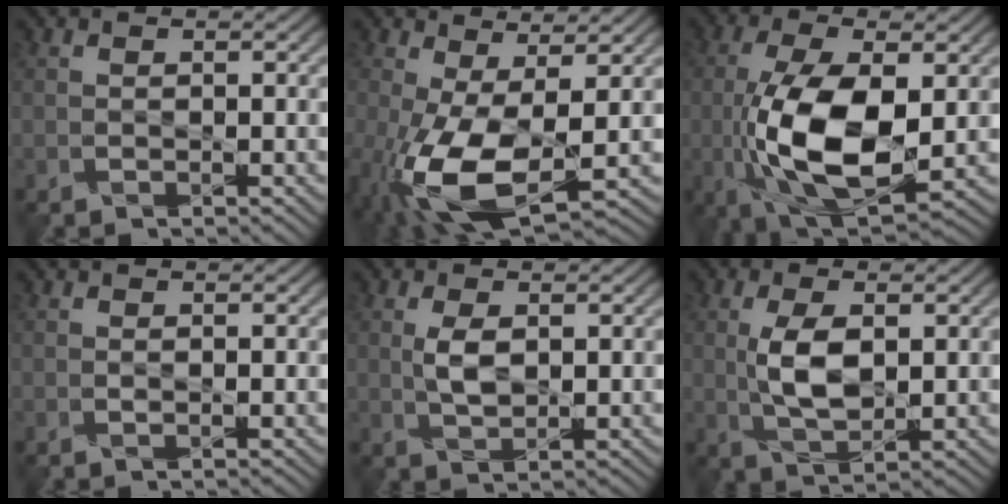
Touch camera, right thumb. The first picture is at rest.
{"total": 10.3, "force": [-2.5, 4.5, 8.9], "torque": [-0.212, -0.015, -0.045]}
{"total": 13.0, "force": [-1.8, 5.8, 11.5], "torque": [-0.249, -0.011, -0.026]}
{"total": 0.0}
{"total": 3.3, "force": [0.6, 1.5, 2.8], "torque": [-0.066, -0.003, 0.015]}
{"total": 5.8, "force": [0.7, 2.7, 5.1], "torque": [-0.115, -0.003, 0.018]}